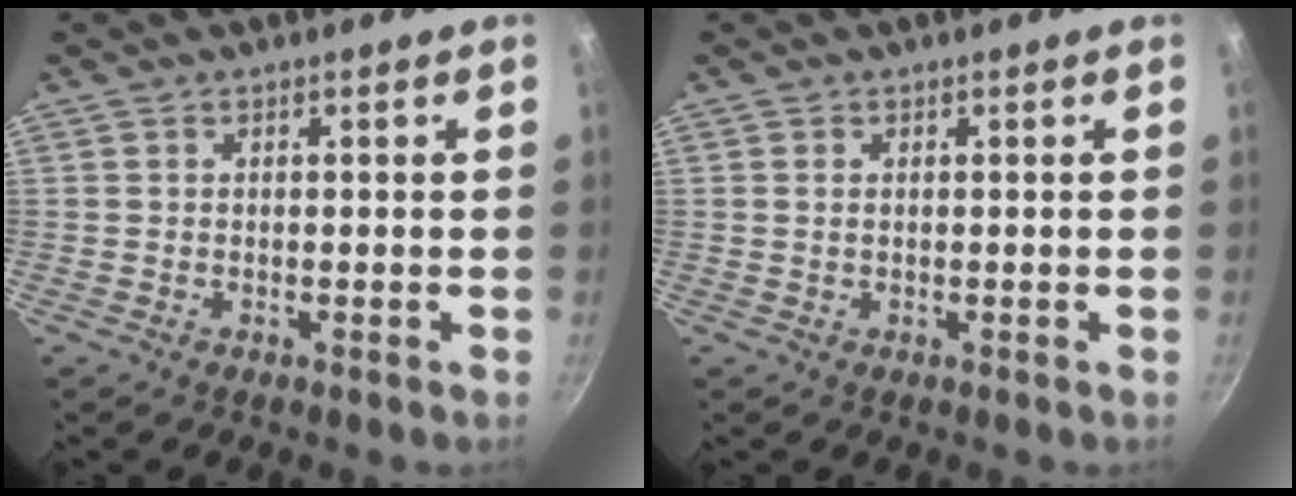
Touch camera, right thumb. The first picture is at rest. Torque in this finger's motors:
{"motor_torque": [-0.52, -0.25, 0.16, 0.49, 0.05]}